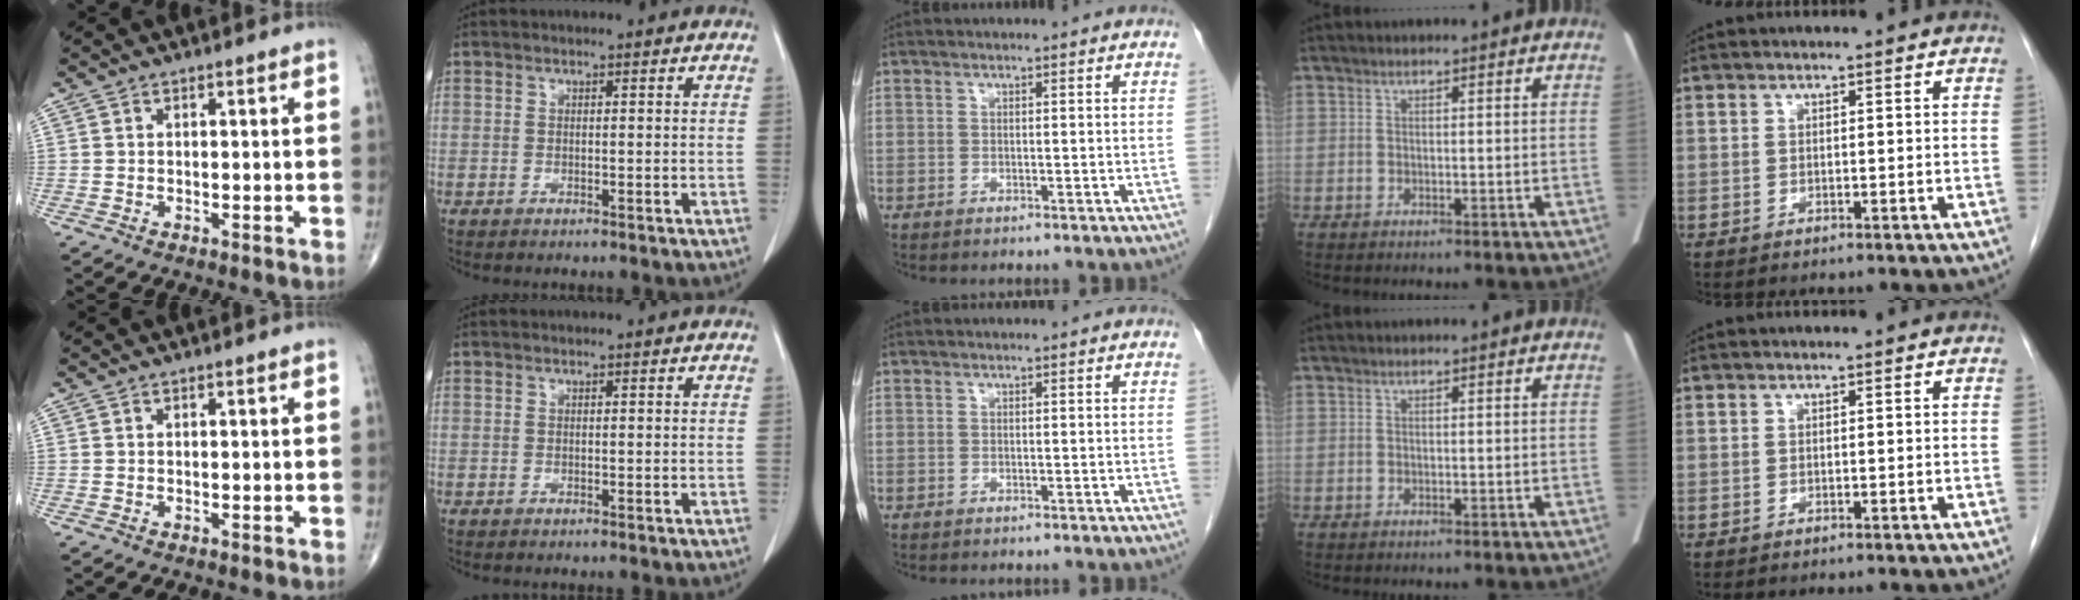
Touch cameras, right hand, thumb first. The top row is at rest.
{}